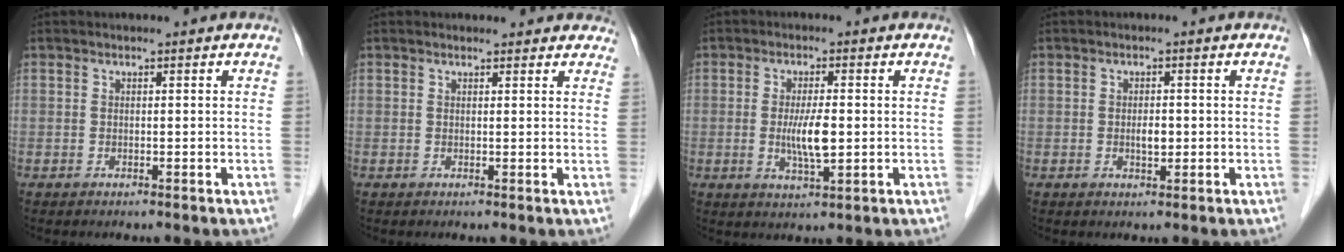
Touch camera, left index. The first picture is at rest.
{"total": 5.9, "force": [5.5, 1.8, 1.3], "torque": [0.004, 0.005, 0.044]}
{"total": 5.3, "force": [-0.4, 0.9, 5.2], "torque": [-0.103, -0.011, -0.007]}
{"total": 2.0, "force": [-0.3, 0.9, 1.8], "torque": [-0.033, -0.002, -0.003]}